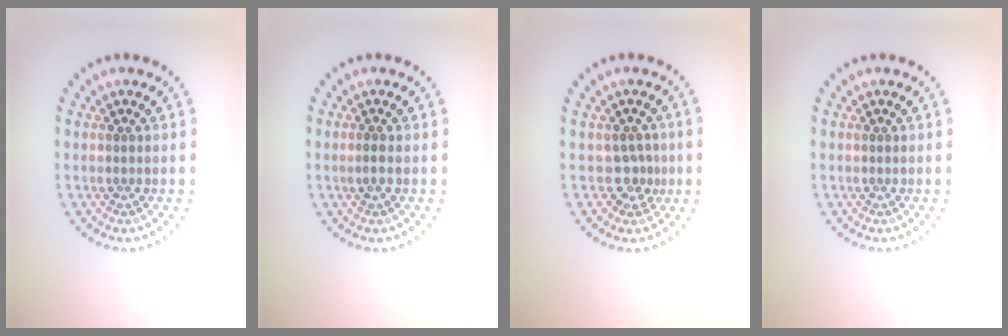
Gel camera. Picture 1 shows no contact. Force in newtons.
{"total": 0.7, "press": 0.6, "slide": 0.3}
{"total": 1.8, "press": 1.3, "slide": 1.3}
{"total": 0.0}